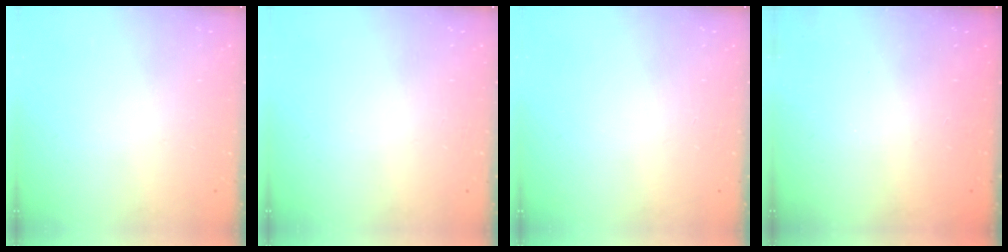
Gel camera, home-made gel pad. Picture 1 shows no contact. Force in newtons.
{"total": 0.0}
{"total": 0.0}
{"total": 2.4, "press": 2.3, "slide": 0.8}